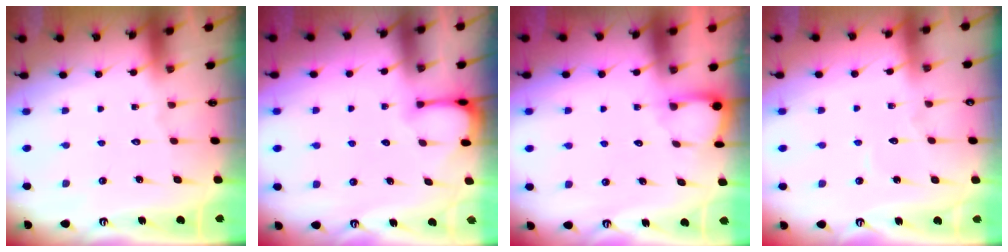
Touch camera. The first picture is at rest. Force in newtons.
{"total": 2.6, "press": 2.5, "slide": 0.4}
{"total": 2.8, "press": 2.8, "slide": 0.1}
{"total": 3.4, "press": 3.4, "slide": 0.4}